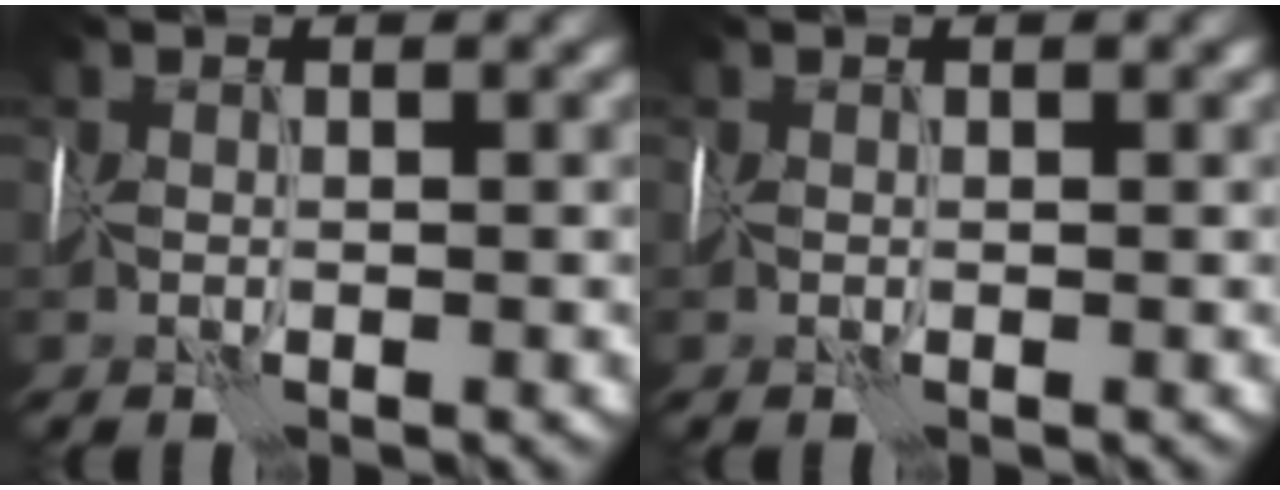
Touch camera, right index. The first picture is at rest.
{"total": 0.0}